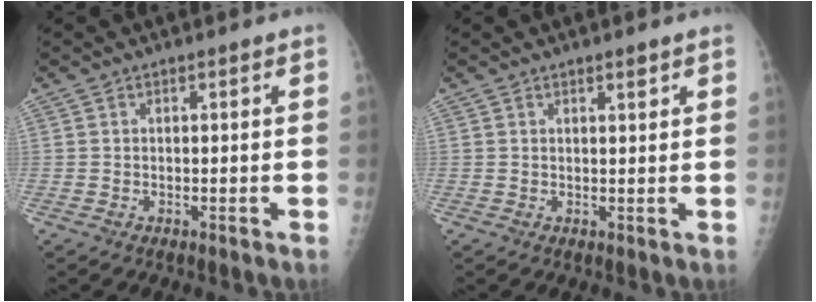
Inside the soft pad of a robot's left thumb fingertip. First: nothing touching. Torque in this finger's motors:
{"motor_torque": [-0.16, -0.01, -0.27, 0.01, 0.04]}